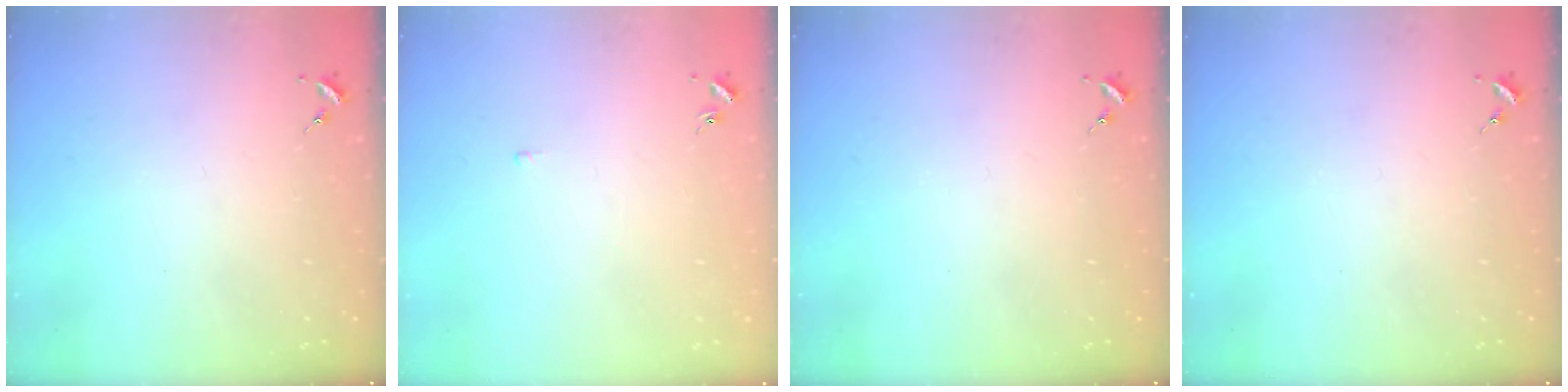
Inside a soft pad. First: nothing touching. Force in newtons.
{"total": 1.8, "press": 1.8, "slide": 0.5}
{"total": 0.0}
{"total": 0.0}